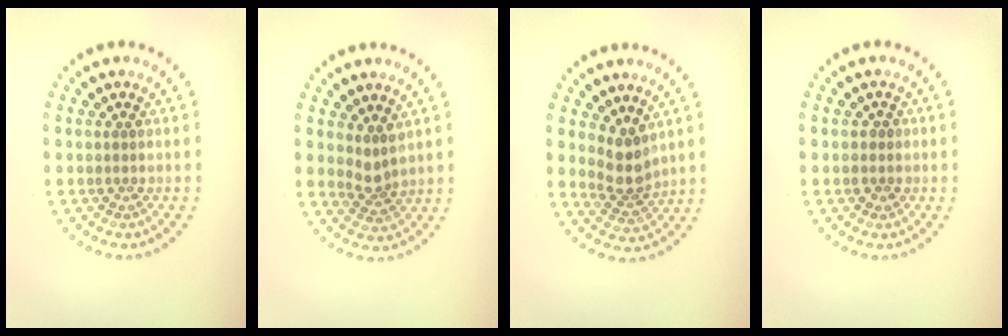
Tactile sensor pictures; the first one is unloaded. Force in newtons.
{"total": 1.9, "press": 1.4, "slide": 1.3}
{"total": 2.8, "press": 2.1, "slide": 1.8}
{"total": 0.9, "press": 0.8, "slide": 0.4}